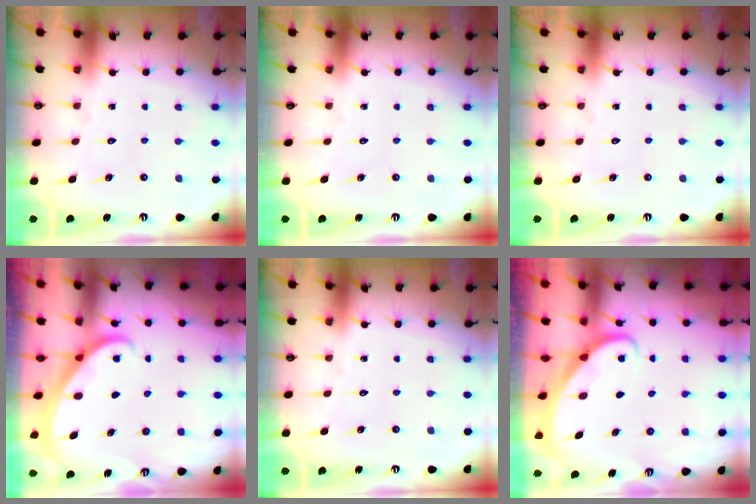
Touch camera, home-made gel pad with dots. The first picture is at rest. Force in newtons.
{"total": 0.0}
{"total": 0.0}
{"total": 1.7, "press": 1.7, "slide": 0.1}
{"total": 0.0}
{"total": 2.2, "press": 2.2, "slide": 0.2}